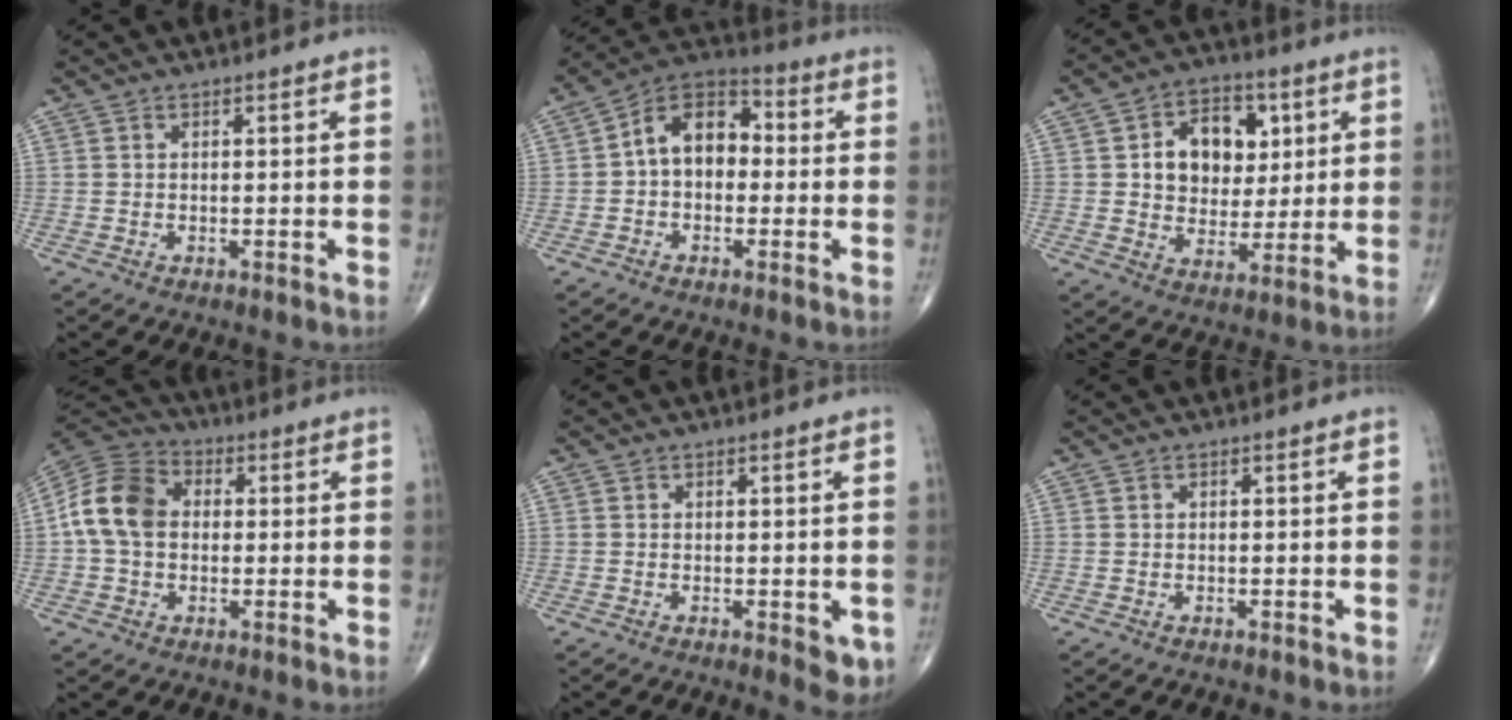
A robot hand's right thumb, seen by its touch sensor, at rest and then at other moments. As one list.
[{"total": 11.1, "force": [0.2, 7.7, 8.1], "torque": [-0.103, 0.038, -0.015]}, {"total": 13.2, "force": [3.2, 9.9, 8.1], "torque": [-0.067, -0.003, 0.054]}, {"total": 11.4, "force": [0.5, 8.6, 7.5], "torque": [-0.138, 0.029, -0.002]}, {"total": 4.1, "force": [-1.1, 1.8, 3.5], "torque": [-0.024, -0.007, -0.013]}, {"total": 0.0}]